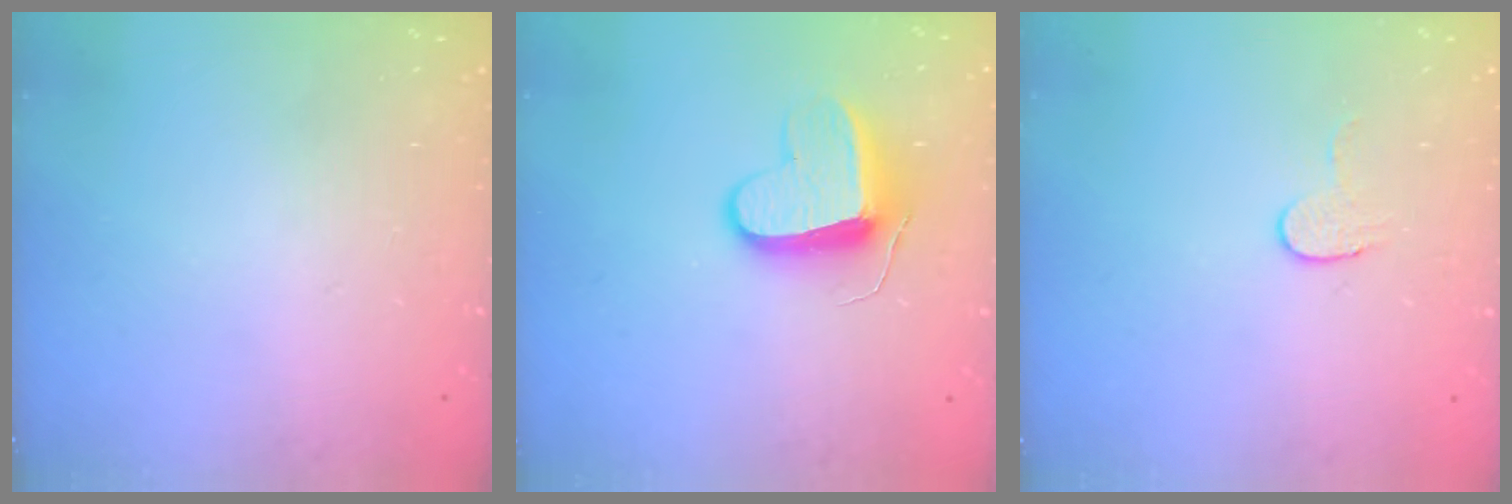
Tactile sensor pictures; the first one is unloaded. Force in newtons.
{"total": 10.3, "press": 10.2, "slide": 1.2}
{"total": 6.2, "press": 6.2, "slide": 0.5}